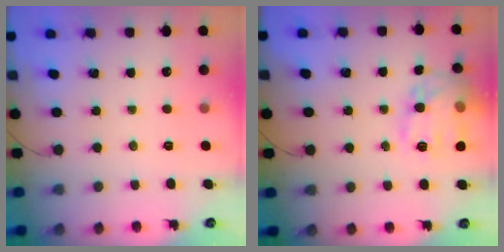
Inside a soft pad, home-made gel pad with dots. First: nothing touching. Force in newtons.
{"total": 17.6, "press": 17.6, "slide": 1.1}